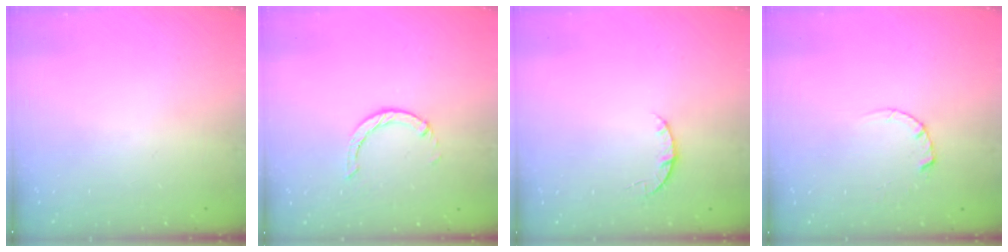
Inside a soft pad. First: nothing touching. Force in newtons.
{"total": 1.0, "press": 0.9, "slide": 0.3}
{"total": 3.5, "press": 3.4, "slide": 0.4}
{"total": 2.4, "press": 2.4, "slide": 0.3}